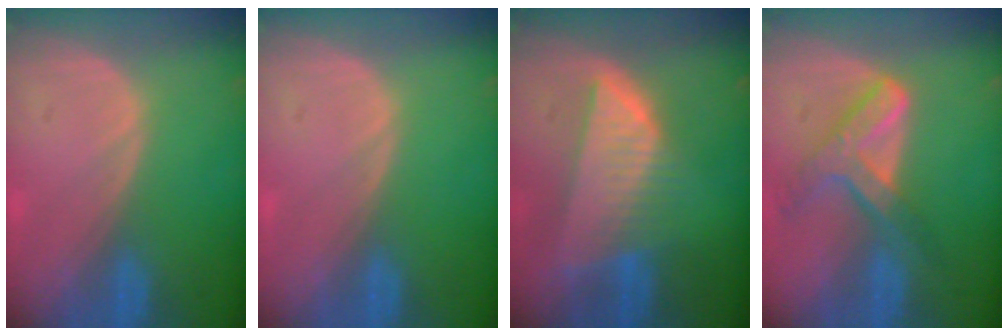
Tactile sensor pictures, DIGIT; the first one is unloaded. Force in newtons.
{"total": 0.0}
{"total": 8.3, "press": 7.3, "slide": 4.0}
{"total": 7.4, "press": 6.2, "slide": 4.0}